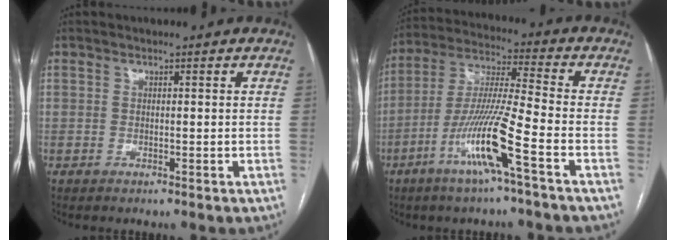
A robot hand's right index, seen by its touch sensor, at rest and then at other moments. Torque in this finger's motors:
{"motor_torque": [1.79, -0.35, 1.05, 0.21]}